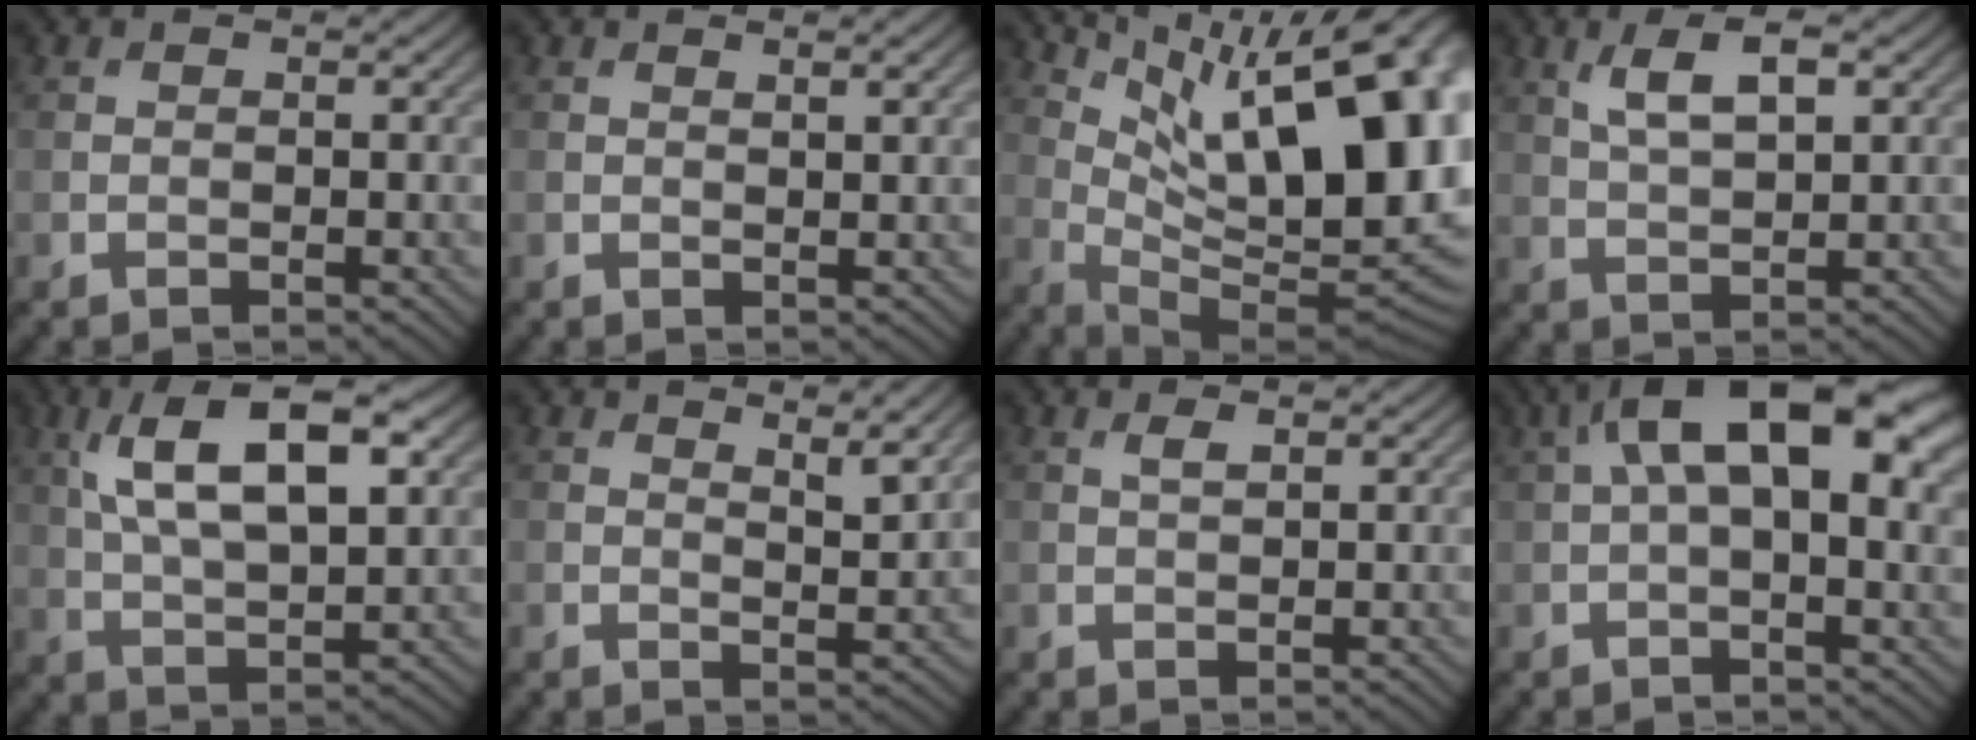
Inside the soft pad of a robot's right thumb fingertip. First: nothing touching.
{"total": 1.2, "force": [0.8, 0.1, 1.0], "torque": [-0.017, 0.001, 0.015]}
{"total": 20.2, "force": [7.3, 7.2, 17.4], "torque": [-0.240, 0.040, 0.132]}
{"total": 5.5, "force": [2.4, 2.1, 4.5], "torque": [-0.091, 0.002, 0.046]}
{"total": 12.3, "force": [4.5, 5.0, 10.3], "torque": [-0.189, 0.007, 0.078]}
{"total": 3.6, "force": [2.4, 0.7, 2.6], "torque": [-0.044, -0.003, 0.047]}
{"total": 1.2, "force": [0.7, 0.4, 0.9], "torque": [-0.022, 0.000, 0.016]}
{"total": 13.7, "force": [3.9, 6.0, 11.6], "torque": [-0.191, 0.016, 0.062]}